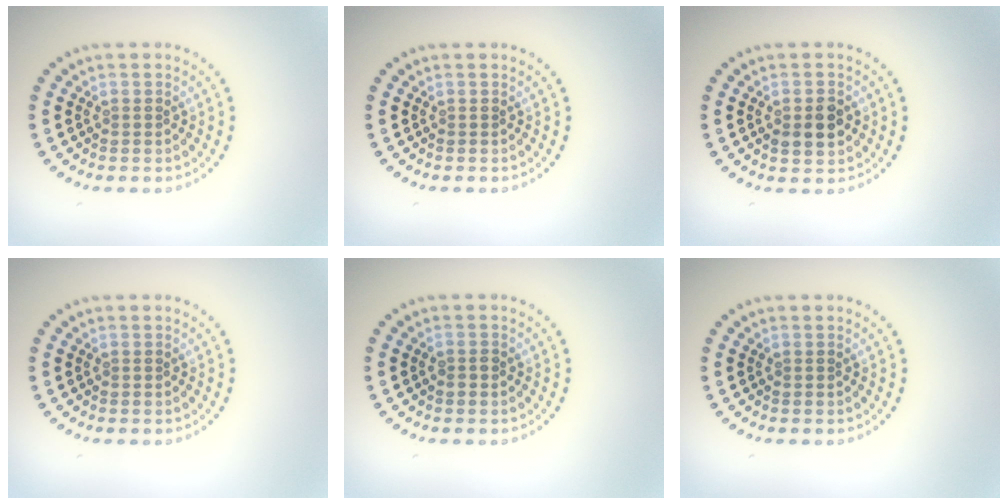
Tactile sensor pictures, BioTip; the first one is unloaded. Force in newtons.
{"total": 0.0}
{"total": 2.5, "press": 2.5, "slide": 0.2}
{"total": 0.0}
{"total": 0.9, "press": 0.9, "slide": 0.1}
{"total": 0.0}